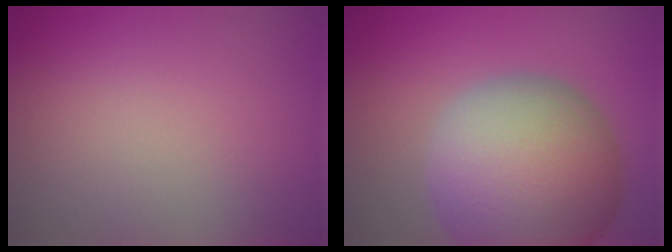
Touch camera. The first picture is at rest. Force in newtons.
{"total": 14.9, "press": 14.8, "slide": 0.9}